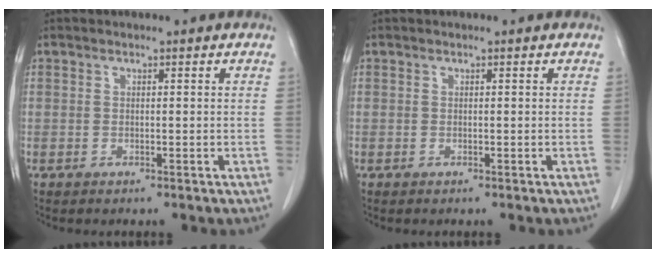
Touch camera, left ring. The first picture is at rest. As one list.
[{"total": 0.0}]